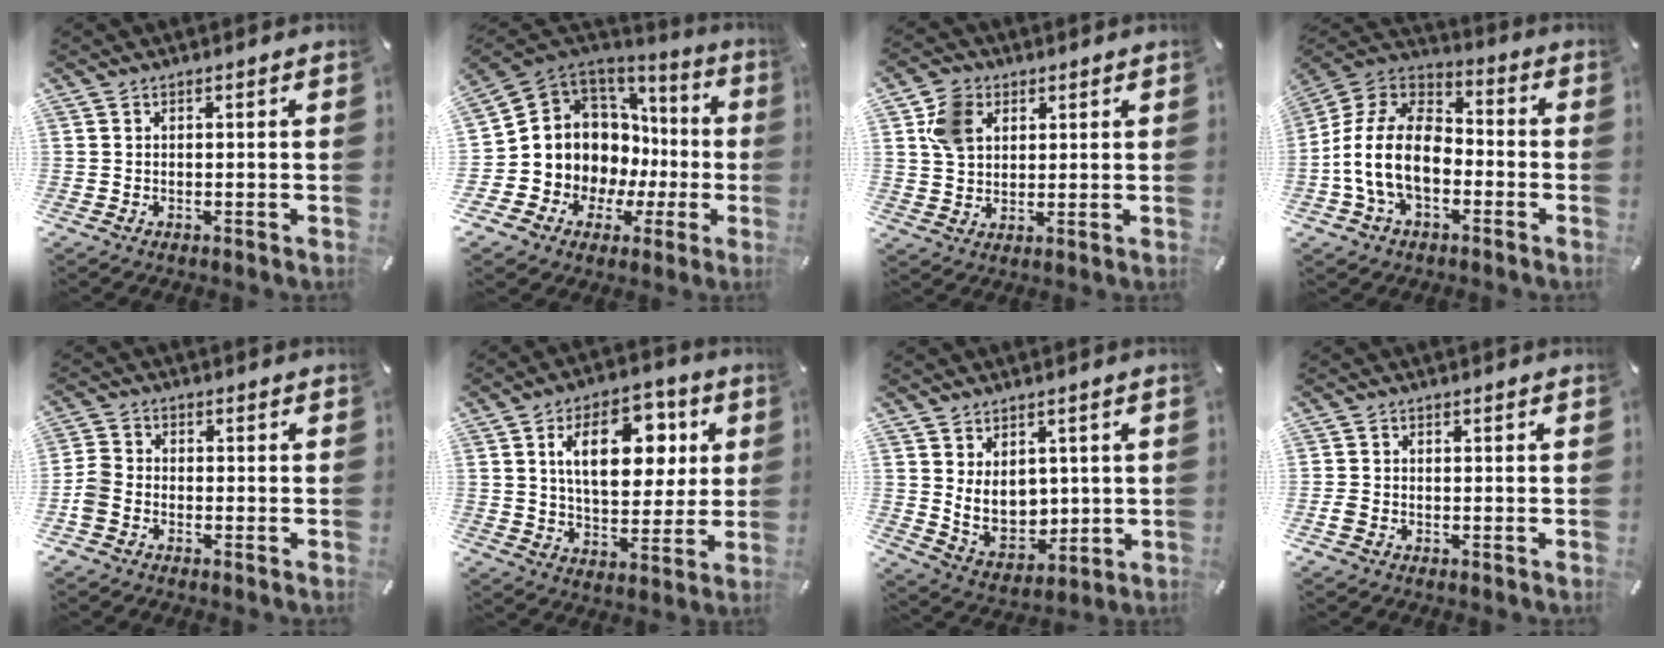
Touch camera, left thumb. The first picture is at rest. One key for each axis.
{"total": 10.9, "fx": 2.2, "fy": 10.2, "fz": 3.0, "tx": -0.064, "ty": -0.067, "tz": 0.061}
{"total": 8.1, "fx": 3.1, "fy": 6.5, "fz": 3.7, "tx": -0.087, "ty": 0.012, "tz": 0.061}
{"total": 15.7, "fx": -4.9, "fy": 10.4, "fz": 10.7, "tx": -0.229, "ty": 0.031, "tz": -0.091}
{"total": 4.9, "fx": -2.2, "fy": 3.7, "fz": 2.3, "tx": -0.048, "ty": 0.013, "tz": -0.039}
{"total": 16.6, "fx": 5.1, "fy": 10.0, "fz": 12.2, "tx": -0.184, "ty": 0.006, "tz": 0.087}
{"total": 8.9, "fx": 2.5, "fy": 7.2, "fz": 4.7, "tx": -0.083, "ty": -0.022, "tz": 0.050}
{"total": 2.3, "fx": -0.9, "fy": 1.8, "fz": 1.0, "tx": -0.024, "ty": 0.002, "tz": -0.019}